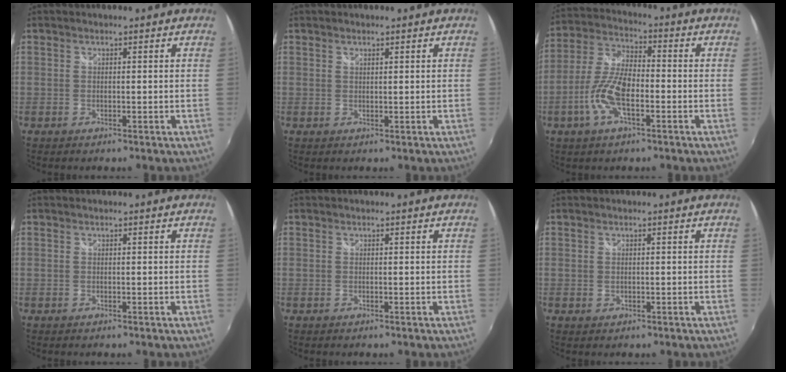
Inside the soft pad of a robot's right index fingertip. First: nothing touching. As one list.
[{"total": 0.6, "force": [0.5, 0.2, 0.2], "torque": [-0.003, 0.000, 0.009]}, {"total": 10.6, "force": [-3.7, 4.1, 9.1], "torque": [-0.196, 0.003, -0.074]}, {"total": 0.0}, {"total": 0.0}, {"total": 0.7, "force": [0.1, 0.6, 0.3], "torque": [-0.003, 0.000, 0.003]}]